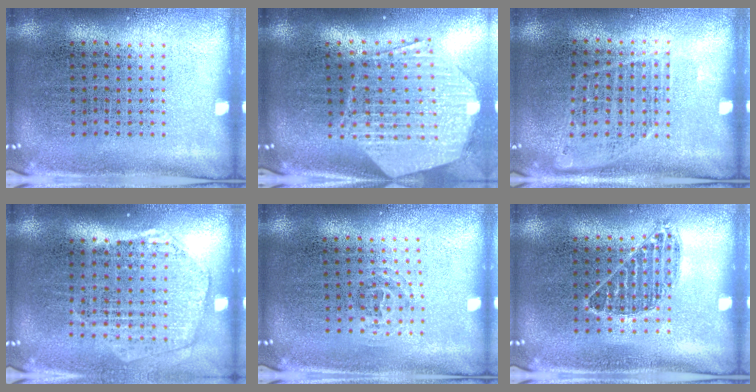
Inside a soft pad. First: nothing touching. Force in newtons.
{"total": 2.8, "press": 2.3, "slide": 1.7}
{"total": 0.9, "press": 0.8, "slide": 0.2}
{"total": 1.9, "press": 1.7, "slide": 0.8}
{"total": 0.9, "press": 0.6, "slide": 0.7}
{"total": 0.7, "press": 0.7, "slide": 0.3}